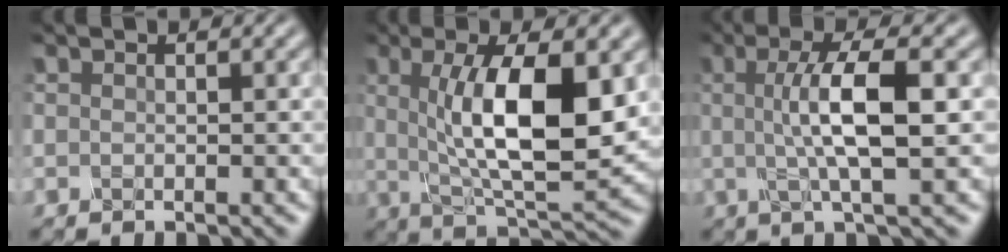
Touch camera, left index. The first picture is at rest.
{"total": 9.8, "force": [1.2, 3.0, 9.2], "torque": [-0.144, -0.011, 0.024]}
{"total": 6.2, "force": [0.4, 1.4, 6.0], "torque": [-0.107, 0.004, 0.005]}